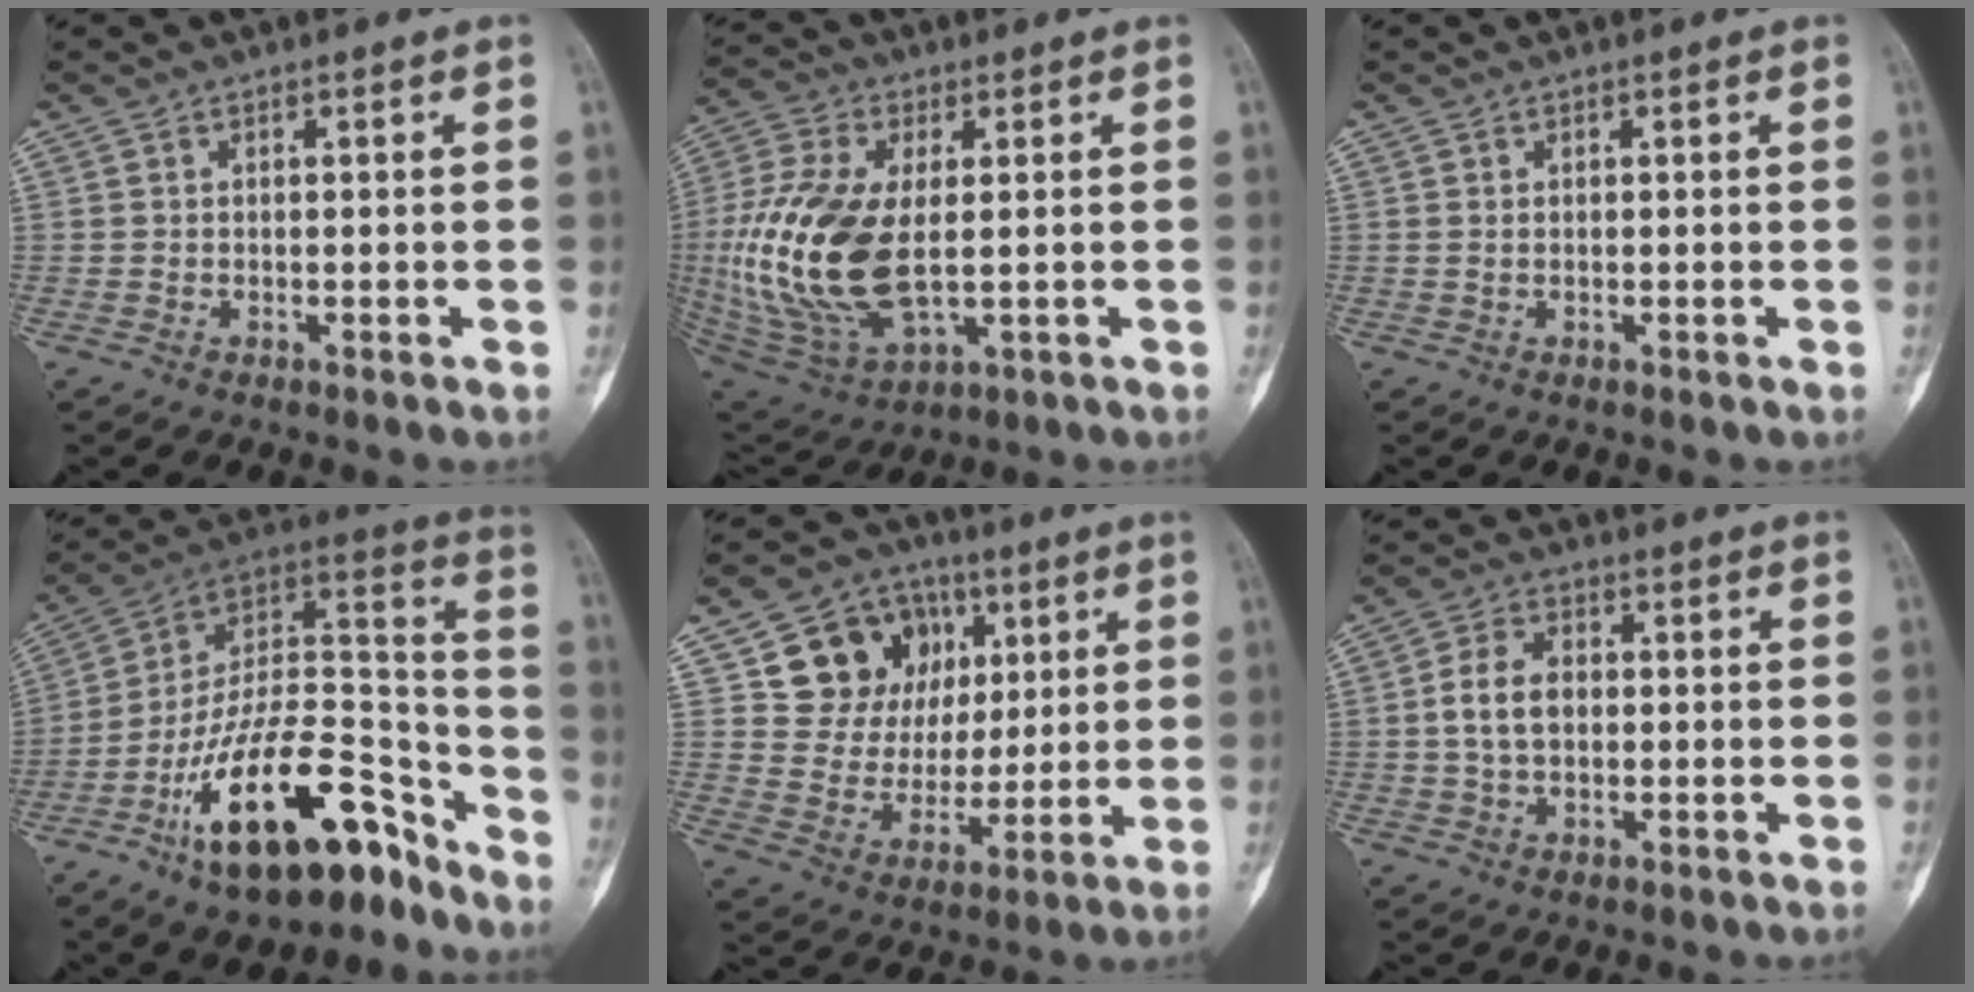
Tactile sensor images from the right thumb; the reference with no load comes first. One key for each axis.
{"total": 20.3, "fx": -0.1, "fy": 10.7, "fz": 17.2, "tx": -0.381, "ty": -0.012, "tz": 0.011}
{"total": 0.0}
{"total": 25.1, "fx": -15.6, "fy": 9.9, "fz": 17.0, "tx": -0.280, "ty": 0.098, "tz": -0.266}
{"total": 16.1, "fx": 6.0, "fy": 13.3, "fz": 6.8, "tx": -0.065, "ty": 0.001, "tz": 0.110}
{"total": 6.7, "fx": 0.1, "fy": 4.5, "fz": 4.9, "tx": -0.085, "ty": 0.012, "tz": -0.001}